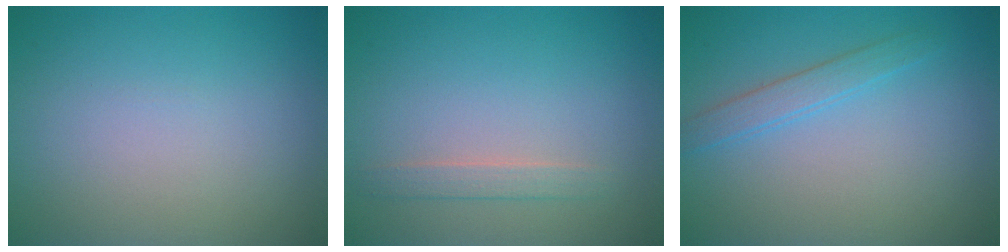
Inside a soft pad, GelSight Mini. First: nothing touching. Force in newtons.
{"total": 1.3, "press": 1.3, "slide": 0.1}
{"total": 1.8, "press": 1.8, "slide": 0.1}